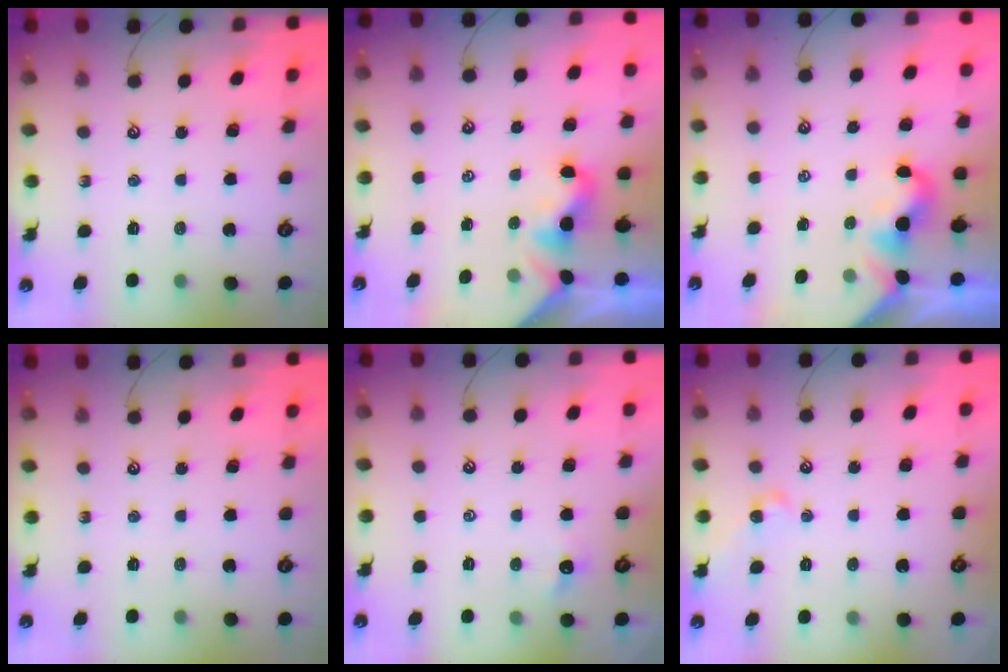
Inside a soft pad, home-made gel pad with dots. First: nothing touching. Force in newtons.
{"total": 2.0, "press": 2.0, "slide": 0.4}
{"total": 1.9, "press": 1.9, "slide": 0.3}
{"total": 0.0}
{"total": 0.7, "press": 0.4, "slide": 0.6}
{"total": 2.1, "press": 2.0, "slide": 0.6}